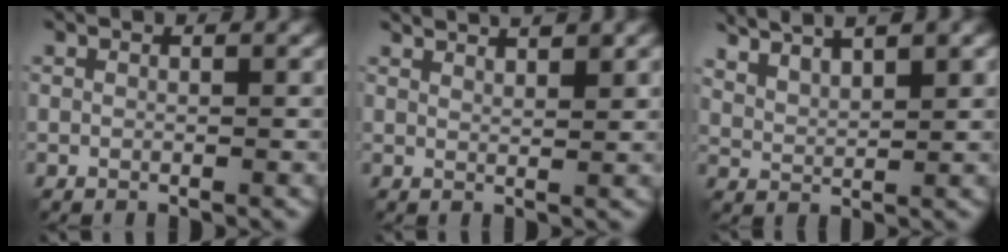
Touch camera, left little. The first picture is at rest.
{"total": 3.1, "force": [2.5, 0.6, 1.7], "torque": [-0.012, 0.004, 0.032]}
{"total": 6.0, "force": [4.6, 1.8, 3.4], "torque": [-0.053, 0.019, 0.064]}